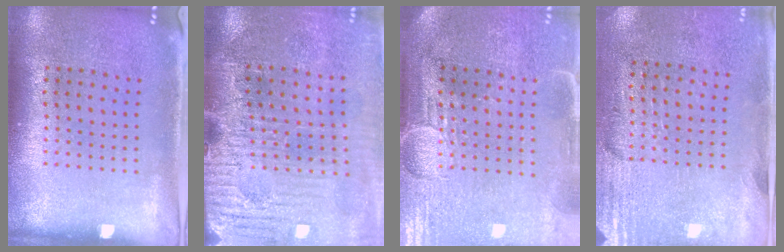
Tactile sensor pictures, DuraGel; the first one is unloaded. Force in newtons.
{"total": 3.6, "press": 3.5, "slide": 0.9}
{"total": 3.9, "press": 3.4, "slide": 1.8}
{"total": 2.8, "press": 2.5, "slide": 1.4}